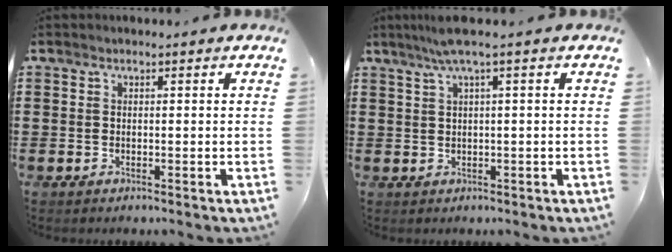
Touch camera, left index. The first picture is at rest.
{"total": 3.0, "force": [1.1, -0.3, 2.8], "torque": [-0.053, -0.002, 0.019]}